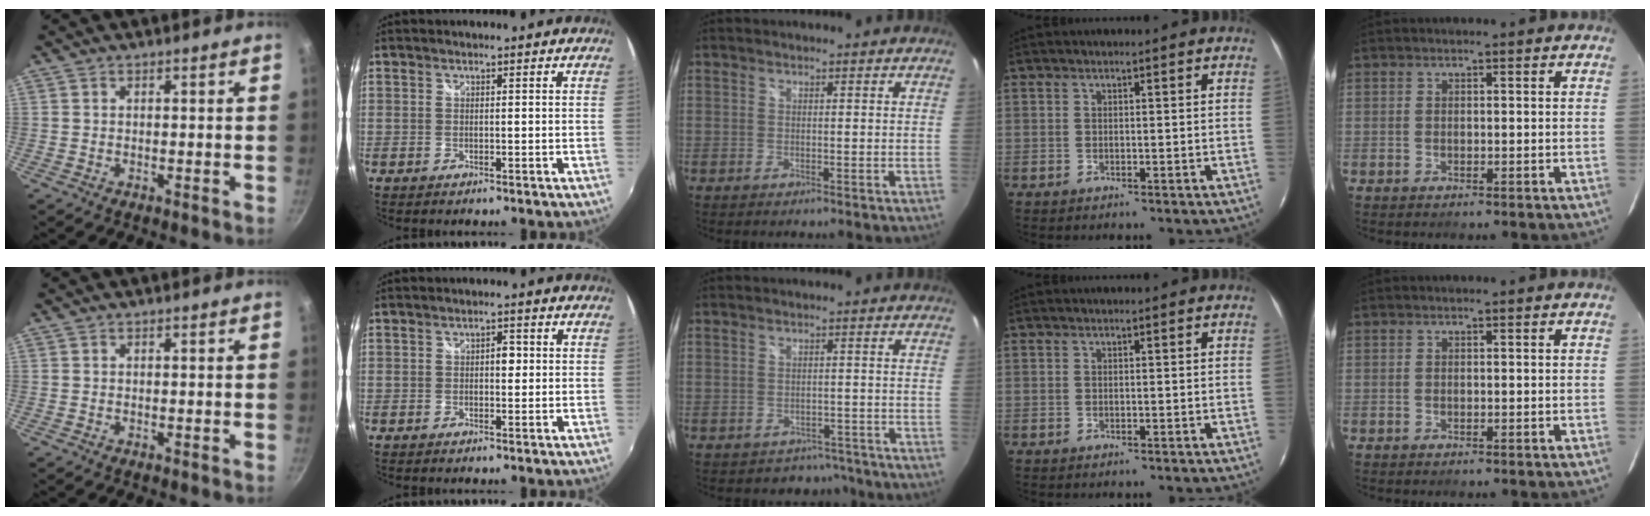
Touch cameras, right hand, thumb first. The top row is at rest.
{"index": {"total": 2.0, "force": [0.1, 1.3, 1.5], "torque": [-0.021, 0.007, -0.001]}, "middle": {"total": 5.6, "force": [-4.3, 3.4, 0.5], "torque": [-0.012, 0.011, -0.053]}}